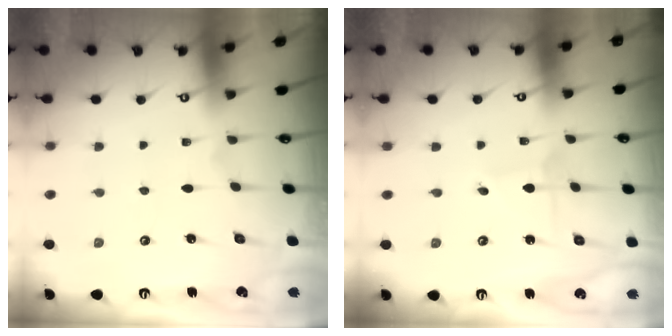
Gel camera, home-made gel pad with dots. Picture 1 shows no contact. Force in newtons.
{"total": 2.0, "press": 2.0, "slide": 0.2}